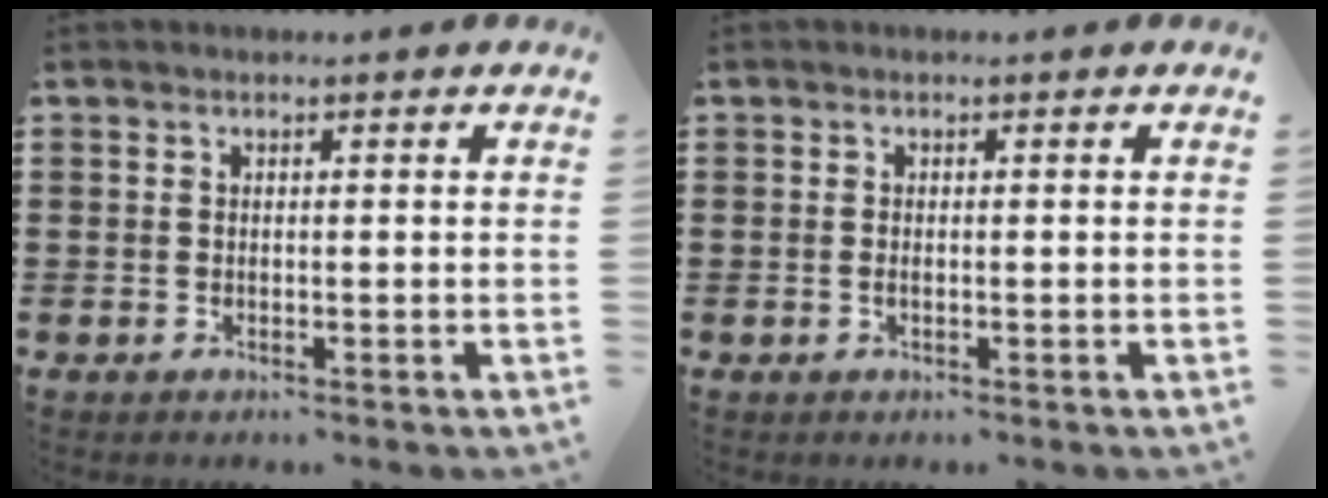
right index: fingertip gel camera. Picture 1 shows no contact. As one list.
[{"total": 0.5, "force": [-0.2, 0.1, 0.5], "torque": [-0.010, -0.003, -0.002]}]